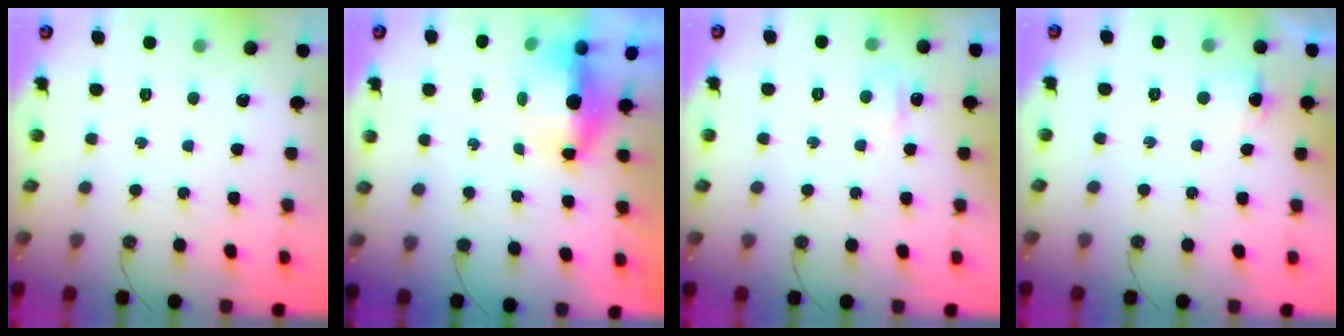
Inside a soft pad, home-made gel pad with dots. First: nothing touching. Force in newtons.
{"total": 6.1, "press": 5.3, "slide": 2.9}
{"total": 4.3, "press": 4.3, "slide": 0.7}
{"total": 5.4, "press": 5.3, "slide": 1.3}